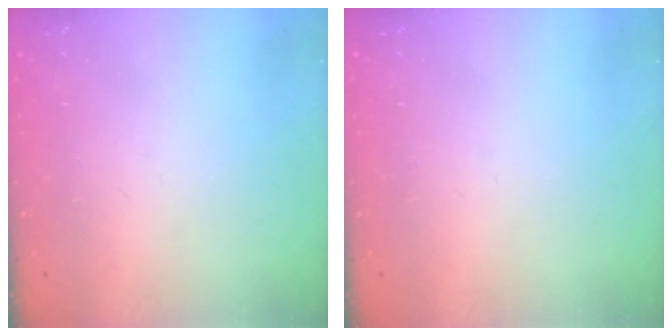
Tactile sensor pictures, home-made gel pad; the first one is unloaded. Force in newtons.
{"total": 0.0}